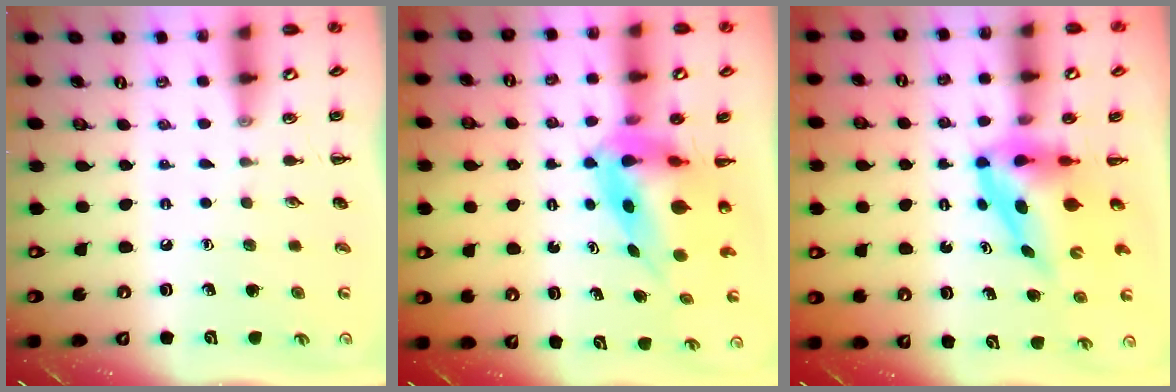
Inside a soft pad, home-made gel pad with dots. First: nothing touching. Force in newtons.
{"total": 7.7, "press": 7.2, "slide": 2.5}
{"total": 5.4, "press": 5.2, "slide": 1.6}